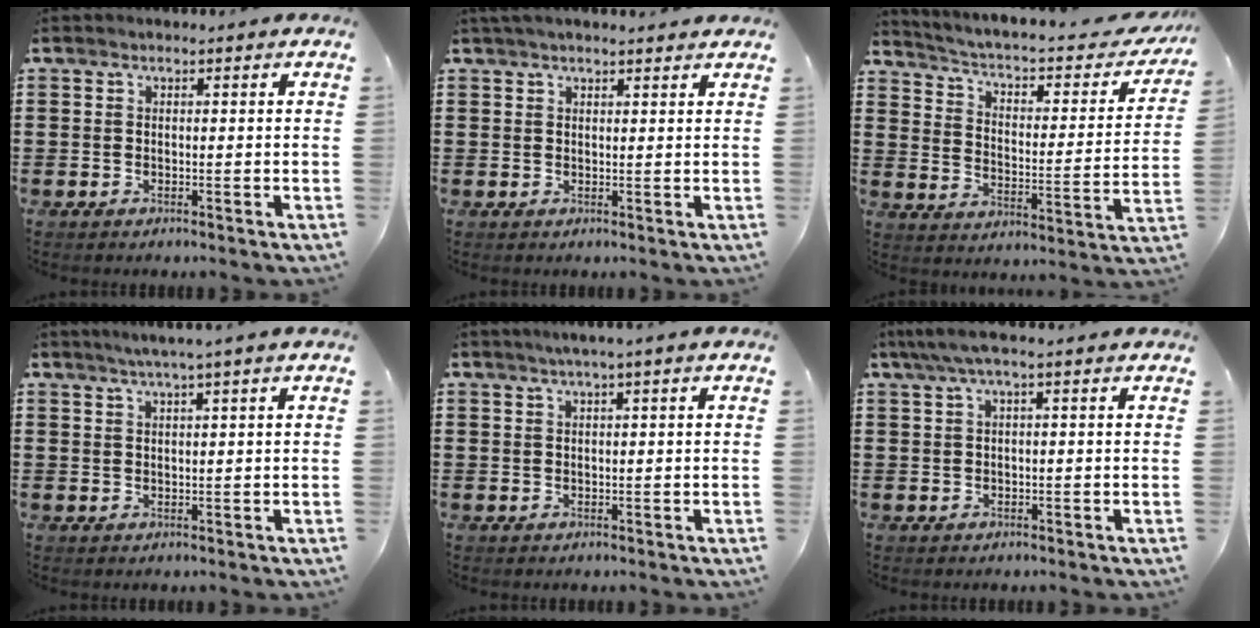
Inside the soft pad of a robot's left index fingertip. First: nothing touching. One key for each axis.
{"total": 2.0, "fx": 1.9, "fy": 0.5, "fz": 0.4, "tx": -0.012, "ty": 0.003, "tz": 0.038}
{"total": 3.6, "fx": 2.6, "fy": 0.8, "fz": 2.3, "tx": -0.061, "ty": -0.027, "tz": 0.033}
{"total": 2.0, "fx": 1.2, "fy": -0.5, "fz": 1.5, "tx": -0.029, "ty": -0.003, "tz": 0.021}
{"total": 1.5, "fx": 0.7, "fy": -0.3, "fz": 1.3, "tx": -0.022, "ty": -0.001, "tz": 0.011}
{"total": 2.3, "fx": 0.3, "fy": 0.1, "fz": 2.3, "tx": -0.042, "ty": -0.001, "tz": 0.003}